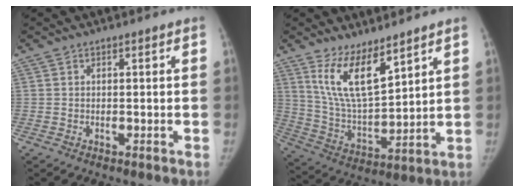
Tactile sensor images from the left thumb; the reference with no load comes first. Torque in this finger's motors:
{"motor_torque": [0.18, 0.21, 1.34, -1.11, 0.16]}